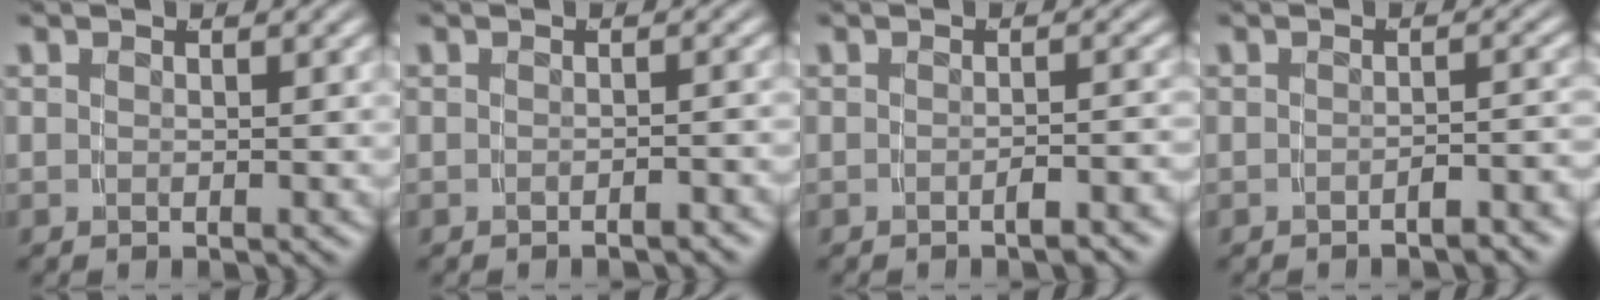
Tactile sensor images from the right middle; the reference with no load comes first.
{"total": 1.3, "force": [-1.3, 0.0, 0.2], "torque": [0.000, 0.005, -0.022]}
{"total": 1.6, "force": [-1.4, 0.1, 0.8], "torque": [-0.007, 0.005, -0.025]}
{"total": 2.4, "force": [-2.2, 0.3, 0.9], "torque": [-0.007, 0.003, -0.034]}